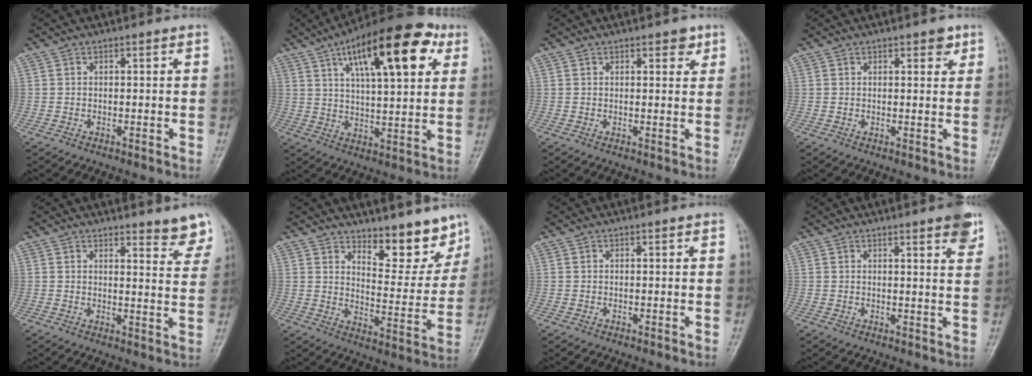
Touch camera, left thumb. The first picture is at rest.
{"total": 21.0, "force": [9.4, 7.5, 17.2], "torque": [-0.238, -0.009, 0.145]}
{"total": 2.7, "force": [1.6, 1.3, 1.7], "torque": [-0.007, -0.005, 0.018]}
{"total": 2.7, "force": [1.5, 1.2, 1.8], "torque": [-0.010, -0.005, 0.017]}
{"total": 5.2, "force": [4.4, 1.1, 2.5], "torque": [-0.014, -0.037, 0.047]}
{"total": 10.4, "force": [8.3, 3.6, 5.2], "torque": [-0.037, -0.073, 0.132]}
{"total": 0.0}
{"total": 4.8, "force": [3.0, 0.8, 3.7], "torque": [-0.037, -0.013, 0.035]}